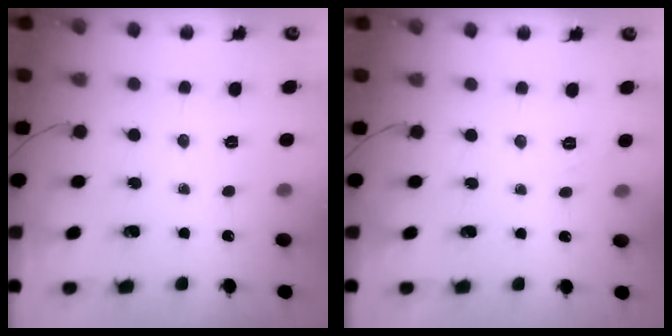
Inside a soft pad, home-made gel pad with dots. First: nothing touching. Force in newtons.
{"total": 2.2, "press": 1.6, "slide": 1.6}